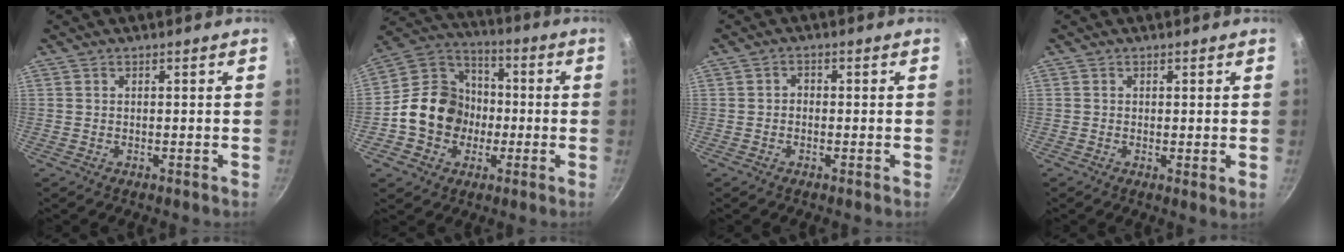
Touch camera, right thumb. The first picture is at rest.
{"total": 15.2, "force": [-2.4, 13.1, 7.3], "torque": [-0.096, 0.040, -0.054]}
{"total": 1.4, "force": [-0.4, 1.2, 0.7], "torque": [-0.008, 0.010, -0.009]}
{"total": 1.3, "force": [0.3, 0.4, 1.2], "torque": [-0.018, -0.011, -0.001]}